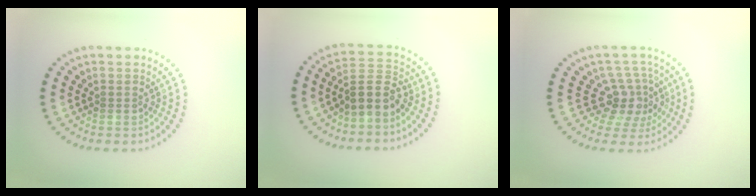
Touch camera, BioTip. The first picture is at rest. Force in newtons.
{"total": 3.4, "press": 3.0, "slide": 1.6}
{"total": 4.1, "press": 2.9, "slide": 2.9}